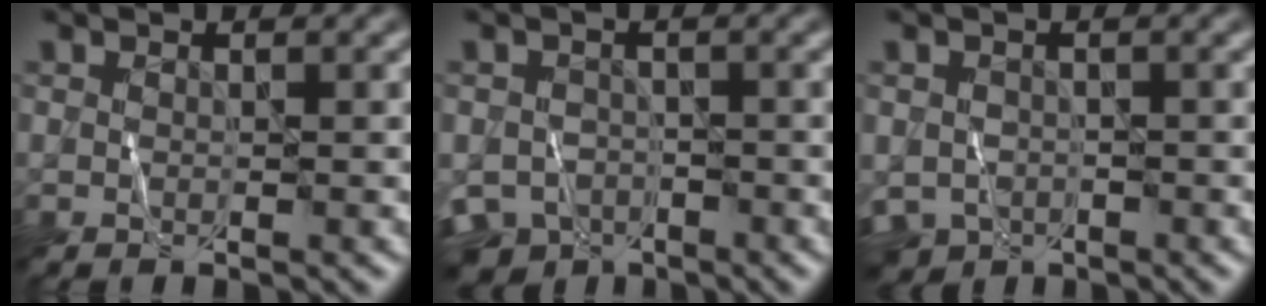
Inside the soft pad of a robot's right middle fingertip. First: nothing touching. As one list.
[{"total": 5.6, "force": [-3.9, 3.6, 1.9], "torque": [-0.033, -0.020, -0.071]}, {"total": 3.3, "force": [-1.8, 2.4, 1.3], "torque": [-0.022, -0.011, -0.037]}]